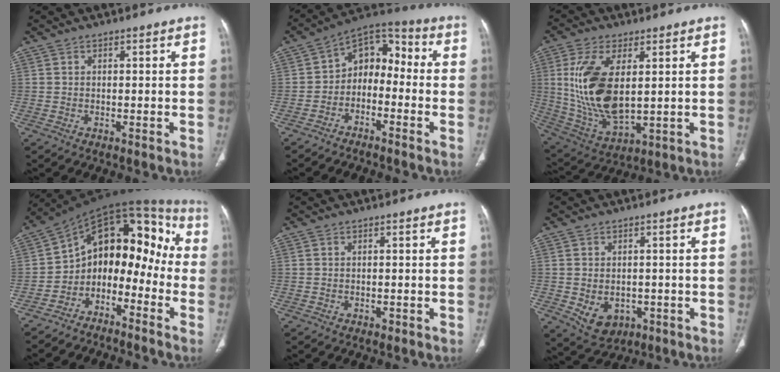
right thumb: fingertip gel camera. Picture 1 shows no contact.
{"total": 10.1, "force": [-2.8, 7.4, 6.3], "torque": [-0.063, 0.062, -0.066]}
{"total": 17.0, "force": [2.6, 8.4, 14.5], "torque": [-0.293, -0.018, 0.066]}
{"total": 15.6, "force": [-5.2, 10.5, 10.3], "torque": [-0.095, 0.122, -0.094]}
{"total": 0.6, "force": [-0.3, 0.4, 0.3], "torque": [-0.005, 0.001, -0.003]}
{"total": 6.8, "force": [-1.7, 5.2, 4.0], "torque": [-0.053, 0.006, -0.006]}